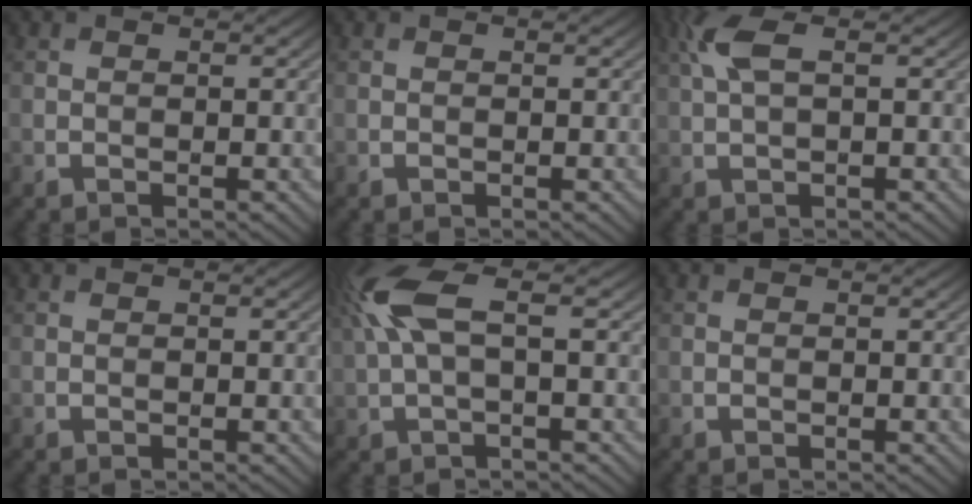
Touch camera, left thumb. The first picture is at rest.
{"total": 0.0}
{"total": 4.2, "force": [1.4, 1.2, 3.8], "torque": [-0.098, 0.011, 0.025]}
{"total": 0.0}
{"total": 7.6, "force": [2.0, 2.2, 7.0], "torque": [-0.177, 0.024, 0.033]}
{"total": 0.0}